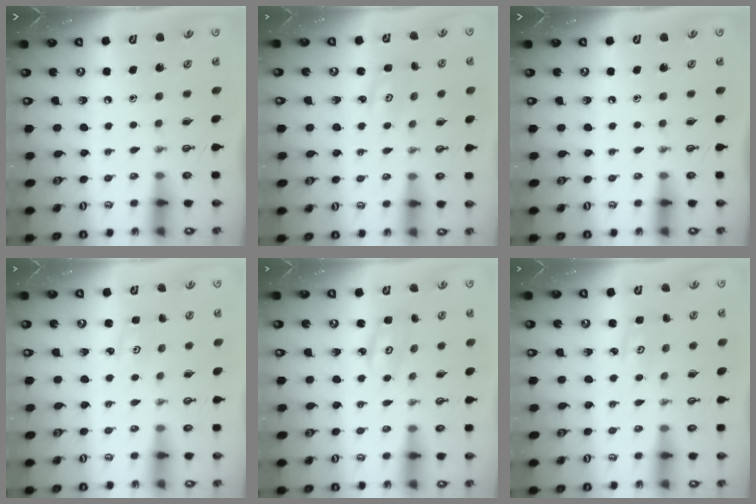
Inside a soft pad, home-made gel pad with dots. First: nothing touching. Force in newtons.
{"total": 2.8, "press": 2.8, "slide": 0.3}
{"total": 0.0}
{"total": 2.0, "press": 2.0, "slide": 0.3}
{"total": 2.7, "press": 2.6, "slide": 0.3}
{"total": 2.7, "press": 2.7, "slide": 0.4}